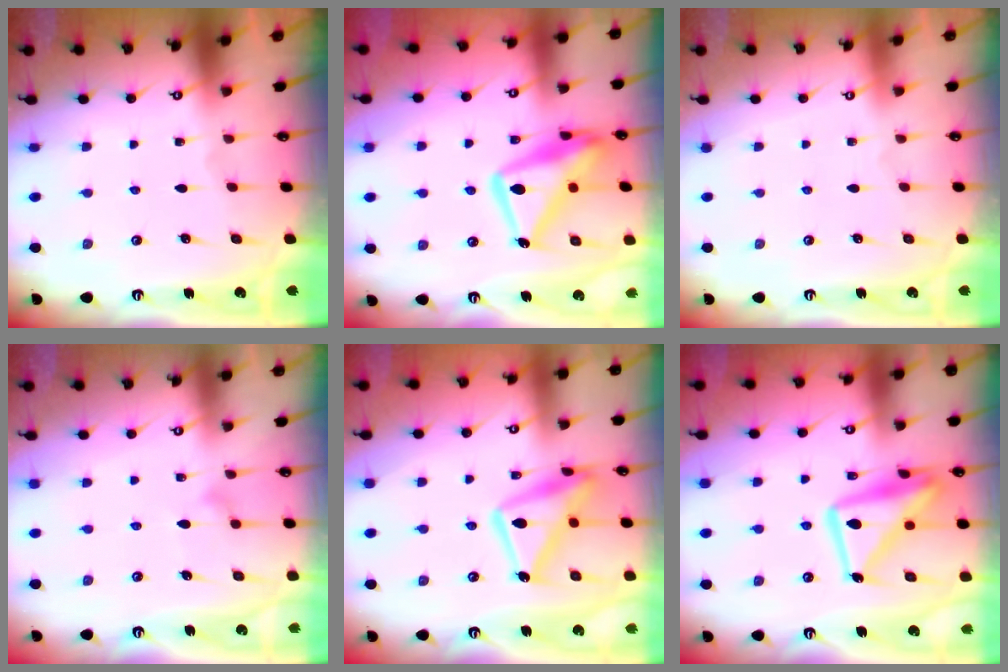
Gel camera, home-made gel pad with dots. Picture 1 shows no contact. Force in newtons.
{"total": 18.5, "press": 18.4, "slide": 1.7}
{"total": 4.0, "press": 4.0, "slide": 0.1}
{"total": 8.7, "press": 8.7, "slide": 0.4}
{"total": 15.1, "press": 15.0, "slide": 1.3}
{"total": 15.8, "press": 15.8, "slide": 1.5}